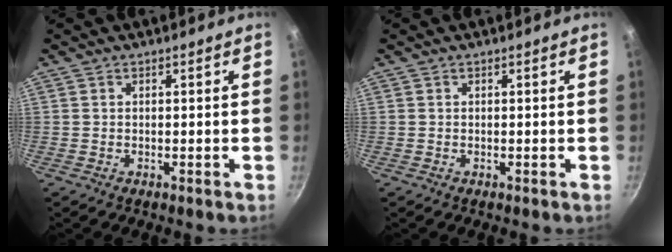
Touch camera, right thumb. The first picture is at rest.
{"total": 0.0}